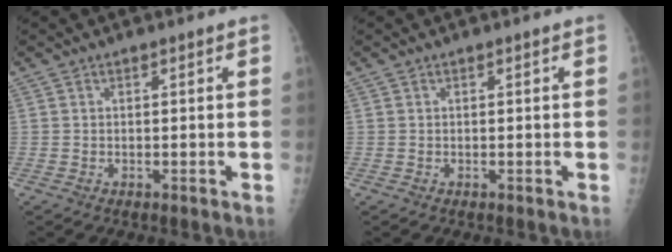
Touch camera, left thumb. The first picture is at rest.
{"total": 0.0}